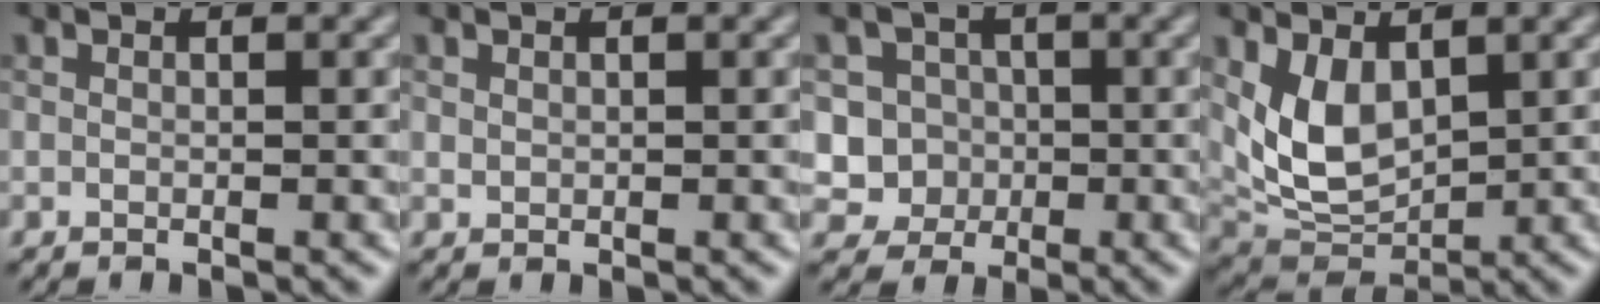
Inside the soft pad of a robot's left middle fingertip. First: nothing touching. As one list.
[{"total": 0.6, "force": [0.3, 0.4, 0.2], "torque": [-0.004, -0.001, 0.010]}, {"total": 4.9, "force": [-0.3, 4.8, 1.1], "torque": [-0.004, 0.023, -0.017]}, {"total": 5.3, "force": [1.6, 3.1, 3.9], "torque": [-0.083, -0.012, 0.042]}]